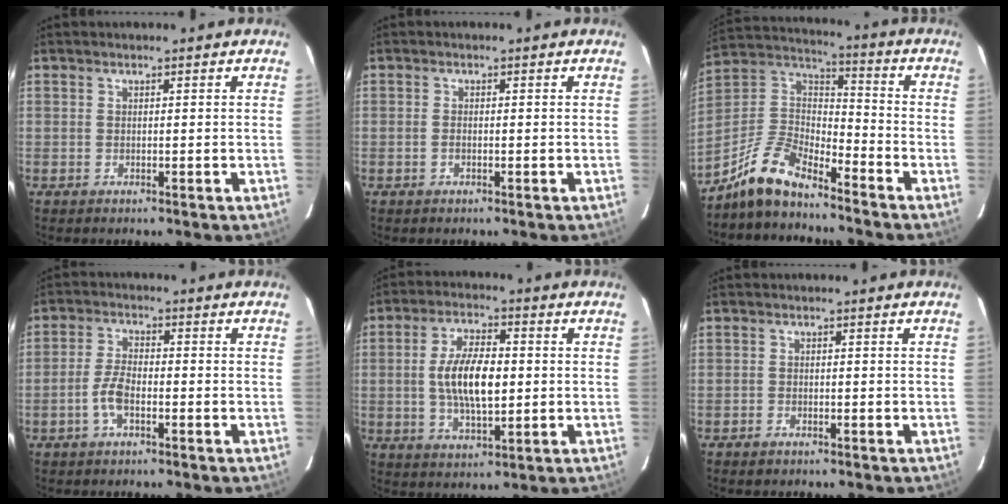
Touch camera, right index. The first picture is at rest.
{"total": 0.7, "force": [-0.3, 0.3, 0.6], "torque": [-0.014, 0.000, -0.005]}
{"total": 12.3, "force": [-9.9, 3.7, 6.3], "torque": [-0.152, 0.019, -0.199]}
{"total": 4.6, "force": [-1.9, 1.8, 3.8], "torque": [-0.087, 0.005, -0.037]}
{"total": 10.6, "force": [-0.1, 4.5, 9.6], "torque": [-0.184, 0.004, 0.000]}
{"total": 1.2, "force": [-0.9, 0.6, 0.3], "torque": [-0.009, 0.002, -0.017]}